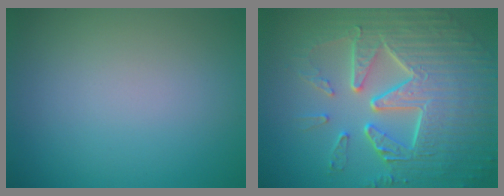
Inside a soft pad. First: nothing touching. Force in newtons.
{"total": 9.5, "press": 6.4, "slide": 7.1}